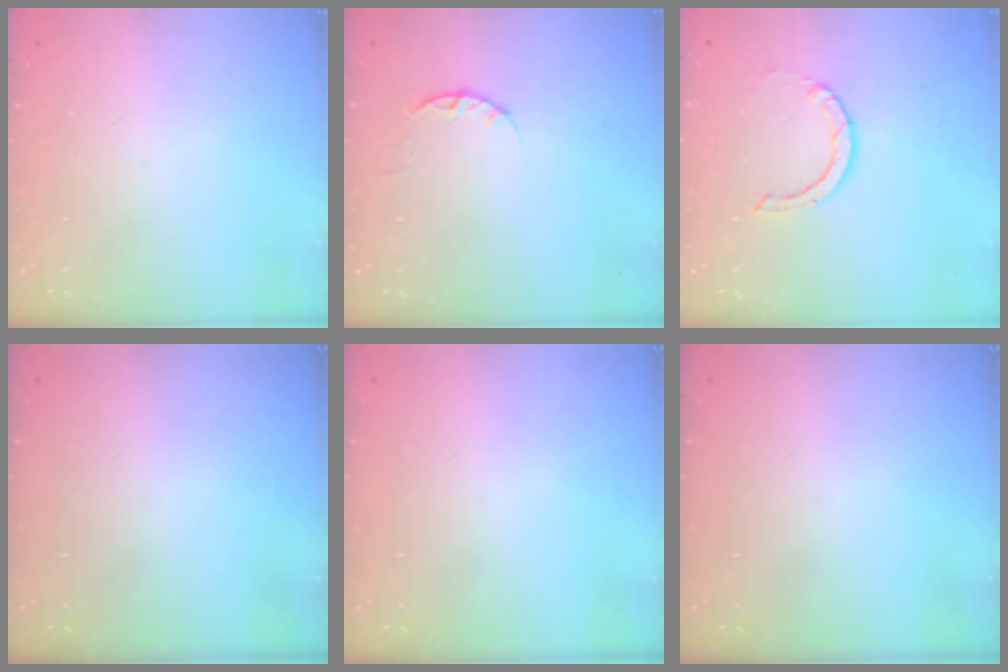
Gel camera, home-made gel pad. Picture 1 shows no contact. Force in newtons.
{"total": 2.4, "press": 2.4, "slide": 0.4}
{"total": 0.9, "press": 0.9, "slide": 0.1}
{"total": 0.0}
{"total": 0.0}
{"total": 0.0}